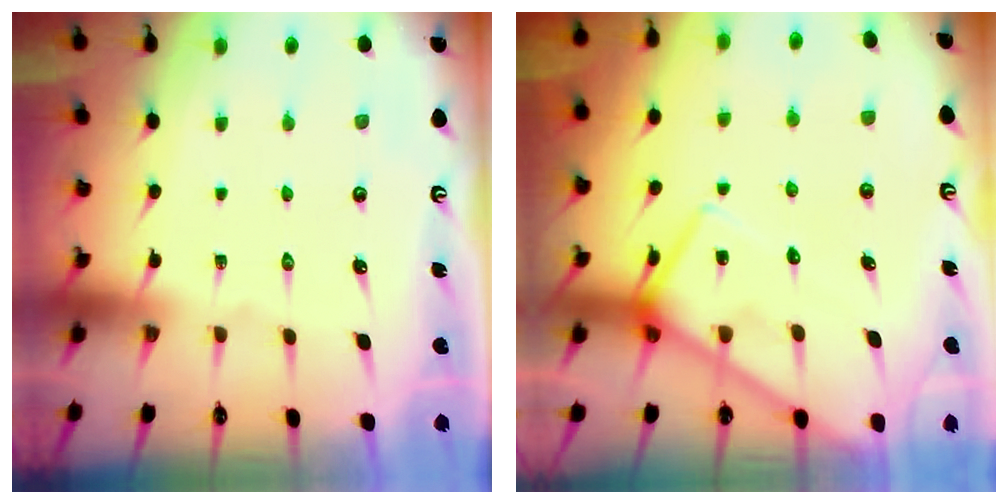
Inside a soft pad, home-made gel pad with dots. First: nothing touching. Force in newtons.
{"total": 9.7, "press": 9.7, "slide": 1.1}